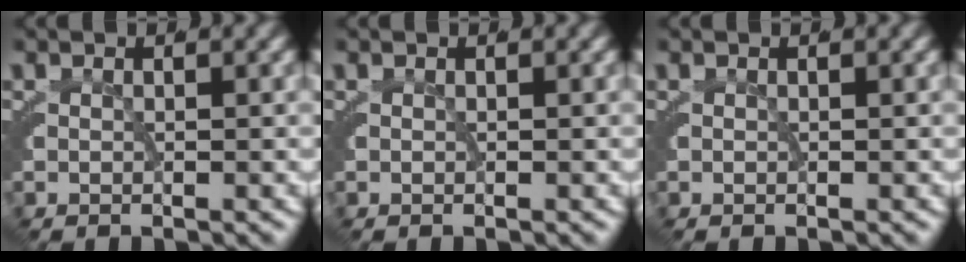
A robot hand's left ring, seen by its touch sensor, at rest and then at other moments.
{"total": 0.0}
{"total": 0.0}